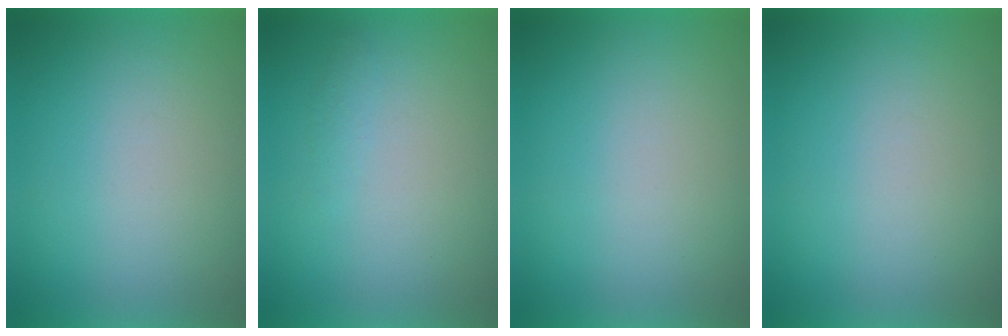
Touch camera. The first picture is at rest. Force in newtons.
{"total": 1.2}
{"total": 3.0}
{"total": 0.0}